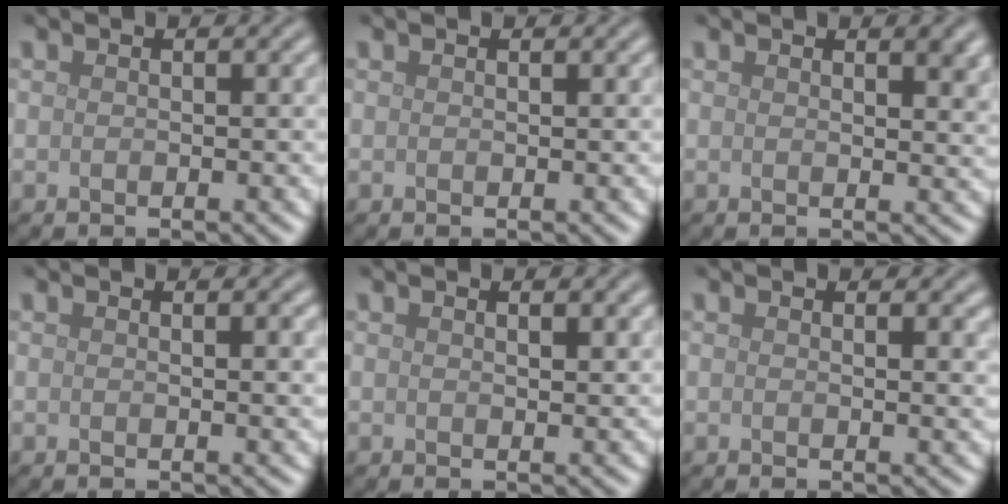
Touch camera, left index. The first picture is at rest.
{"total": 0.0}
{"total": 2.4, "force": [1.3, 0.8, 1.9], "torque": [-0.016, -0.002, 0.020]}
{"total": 1.2, "force": [0.5, 0.3, 1.0], "torque": [-0.010, 0.000, 0.005]}
{"total": 0.9, "force": [0.6, 0.2, 0.7], "torque": [-0.010, -0.002, 0.011]}
{"total": 1.2, "force": [0.7, 0.4, 0.9], "torque": [-0.006, 0.000, 0.010]}